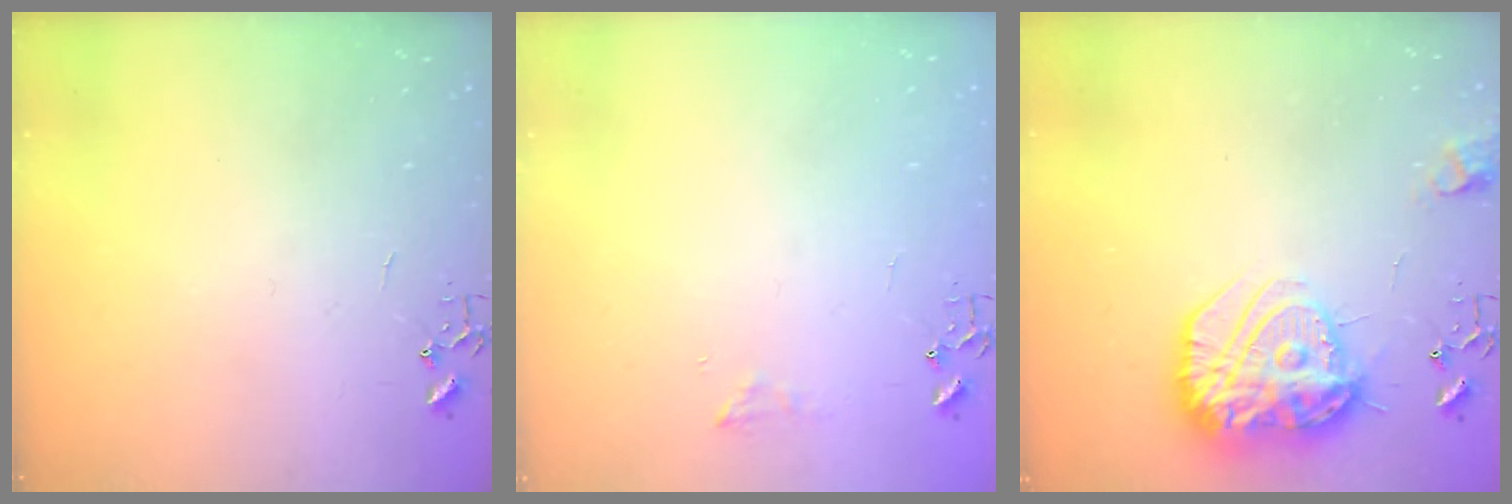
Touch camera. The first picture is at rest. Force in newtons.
{"total": 5.9, "press": 5.8, "slide": 0.9}
{"total": 18.5, "press": 18.4, "slide": 1.7}